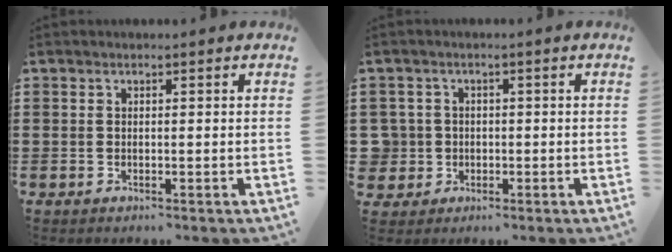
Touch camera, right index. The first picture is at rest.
{"total": 3.4, "force": [-0.5, 3.4, 0.3], "torque": [-0.037, 0.003, -0.018]}